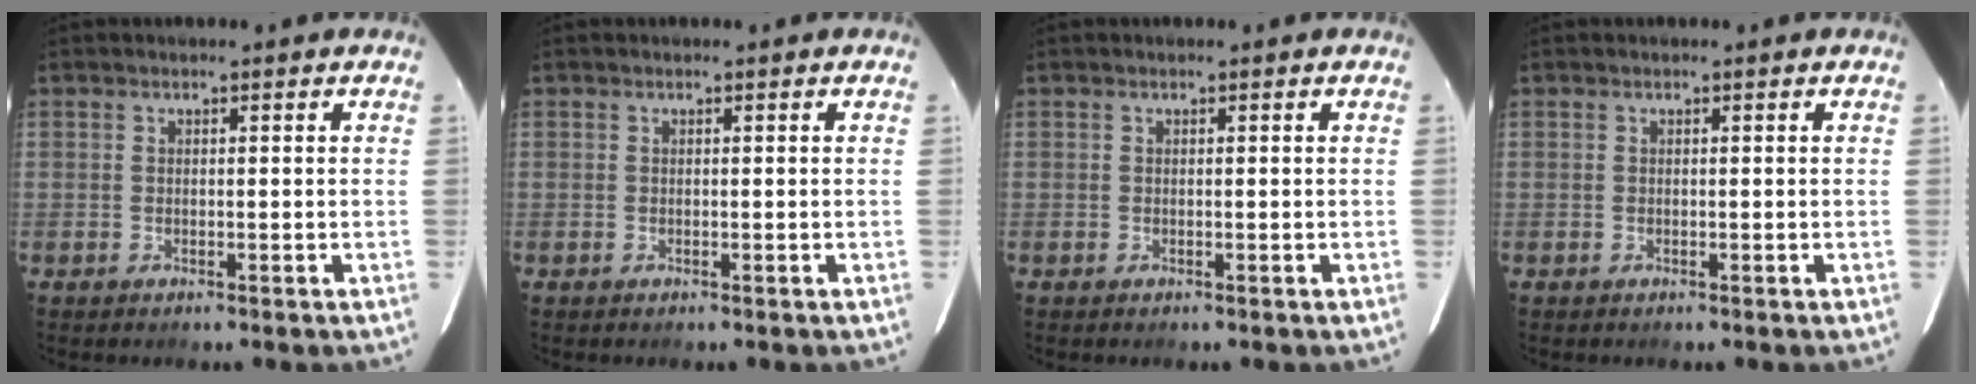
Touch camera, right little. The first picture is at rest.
{"total": 0.0}
{"total": 0.0}
{"total": 0.0}